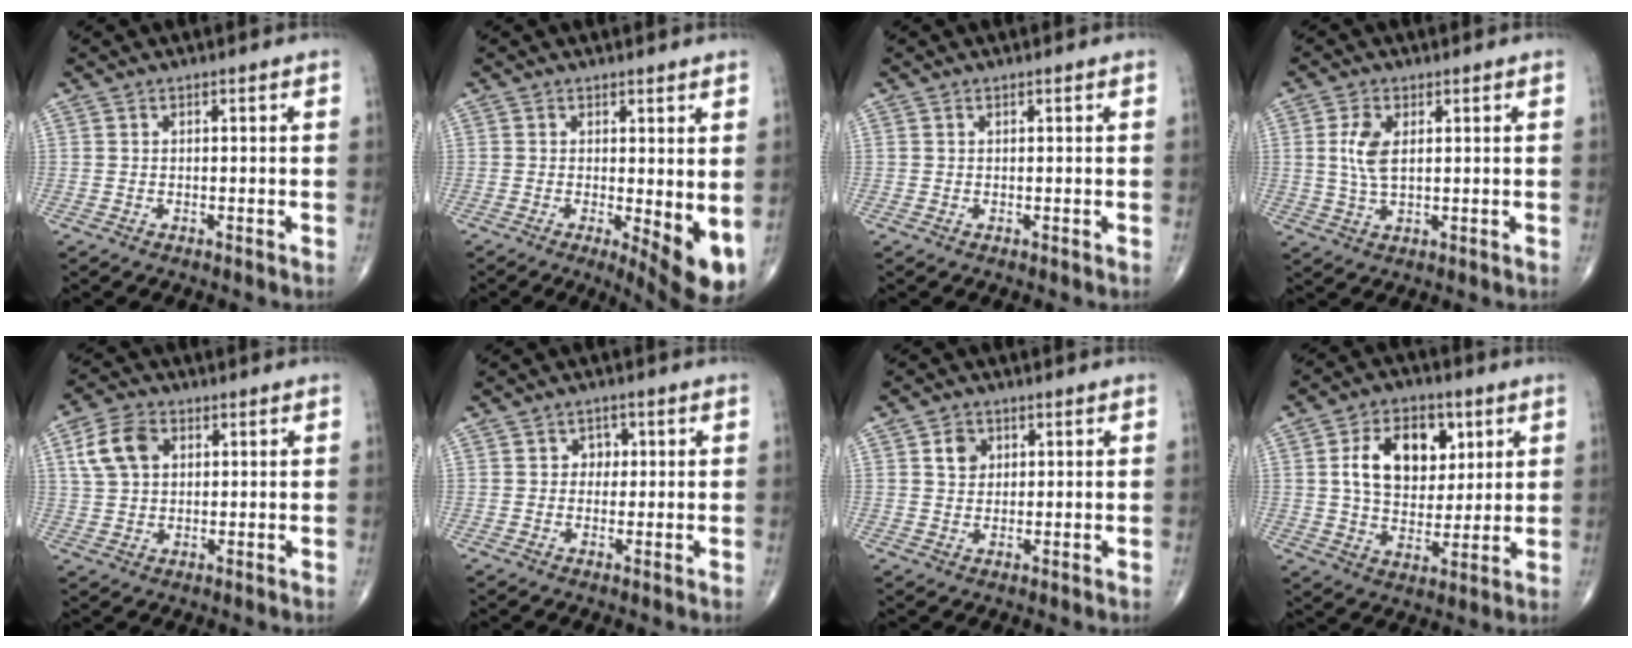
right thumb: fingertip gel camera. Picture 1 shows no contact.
{"total": 8.3, "force": [-0.7, 2.7, 7.8], "torque": [-0.103, -0.019, -0.004]}
{"total": 0.0}
{"total": 5.7, "force": [1.2, 2.8, 4.8], "torque": [-0.107, -0.004, 0.024]}
{"total": 8.1, "force": [2.5, 5.7, 5.3], "torque": [-0.093, 0.006, 0.046]}
{"total": 2.6, "force": [0.4, 2.2, 1.2], "torque": [0.004, 0.004, 0.001]}
{"total": 3.5, "force": [1.2, 2.9, 1.5], "torque": [-0.009, -0.005, 0.020]}
{"total": 14.4, "force": [4.1, 9.7, 9.8], "torque": [-0.119, -0.008, 0.072]}